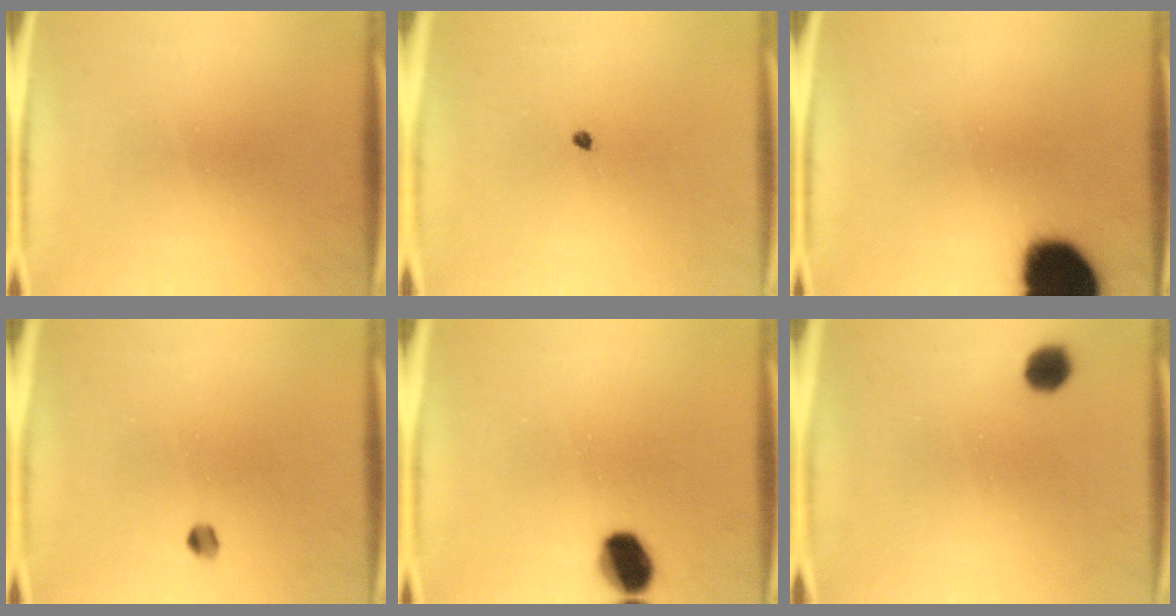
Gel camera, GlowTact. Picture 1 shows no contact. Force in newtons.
{"total": 0.7}
{"total": 18.8}
{"total": 1.7}
{"total": 8.1}
{"total": 3.8}